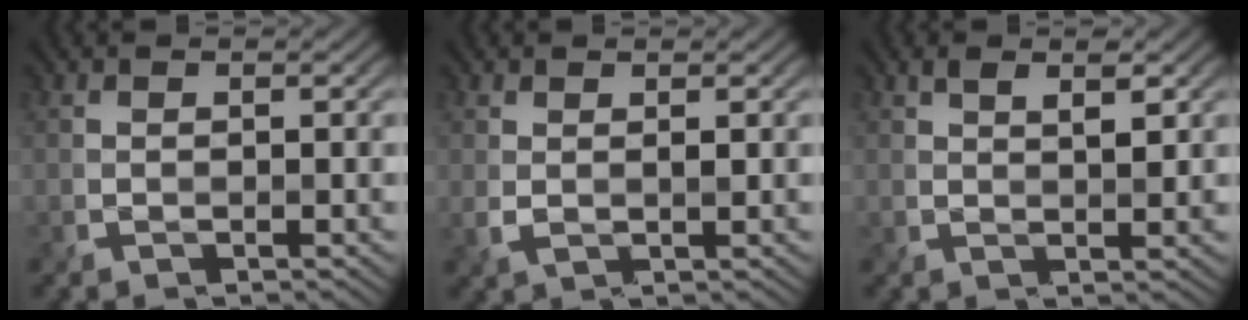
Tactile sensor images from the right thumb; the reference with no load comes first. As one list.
[{"total": 1.1, "force": [0.5, 0.3, 0.9], "torque": [-0.018, -0.004, 0.011]}, {"total": 2.5, "force": [1.3, 0.9, 2.0], "torque": [-0.034, -0.001, 0.022]}]